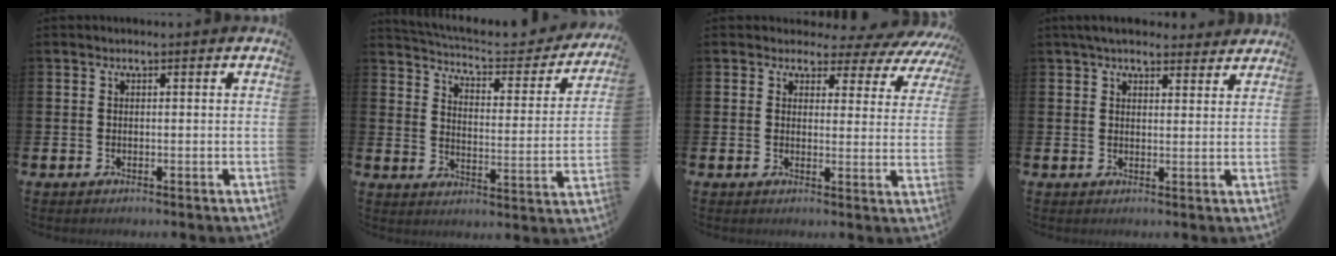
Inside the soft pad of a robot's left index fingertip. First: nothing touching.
{"total": 5.4, "force": [5.1, 1.2, 1.4], "torque": [-0.052, -0.042, 0.080]}
{"total": 3.0, "force": [2.3, 1.9, 0.7], "torque": [-0.019, -0.026, 0.030]}
{"total": 4.5, "force": [4.1, 1.4, 1.2], "torque": [-0.031, -0.013, 0.077]}